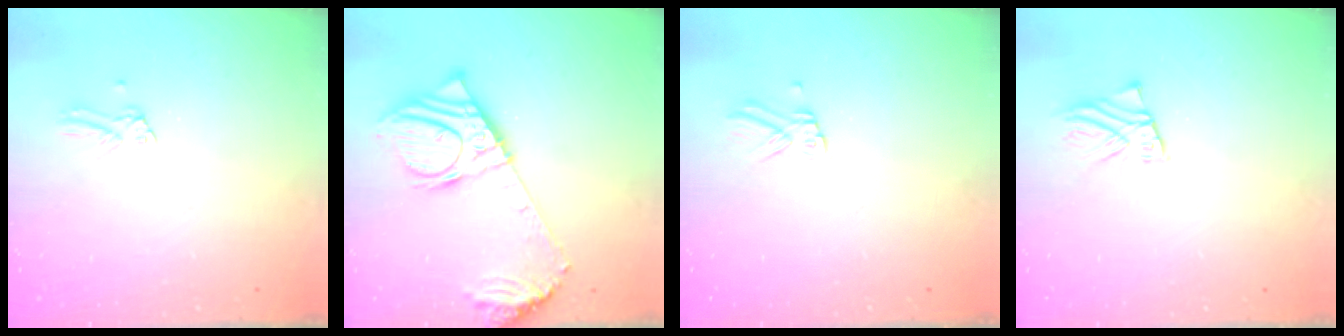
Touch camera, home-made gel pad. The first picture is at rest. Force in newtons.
{"total": 17.3, "press": 17.0, "slide": 3.6}
{"total": 2.8, "press": 2.8, "slide": 0.1}
{"total": 2.0, "press": 2.0, "slide": 0.2}